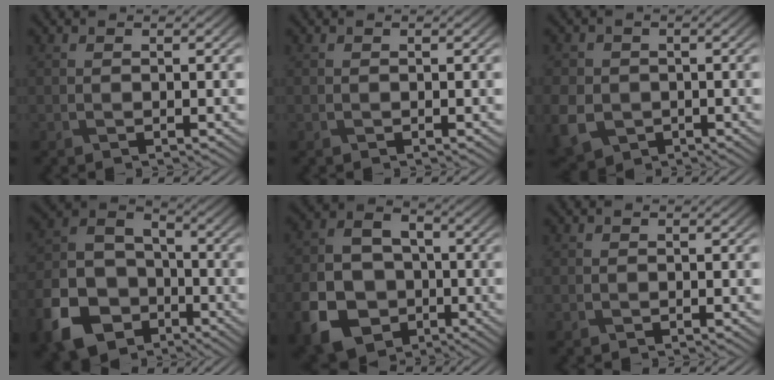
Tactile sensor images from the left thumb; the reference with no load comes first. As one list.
[{"total": 0.0}, {"total": 6.8, "force": [-1.7, 5.9, 3.0], "torque": [-0.101, -0.027, -0.038]}, {"total": 14.2, "force": [-7.0, 10.0, 7.2], "torque": [-0.186, -0.043, -0.138]}, {"total": 12.8, "force": [-5.0, 9.8, 6.6], "torque": [-0.170, -0.044, -0.096]}, {"total": 0.5, "force": [-0.2, 0.5, 0.0], "torque": [-0.001, -0.005, -0.004]}]